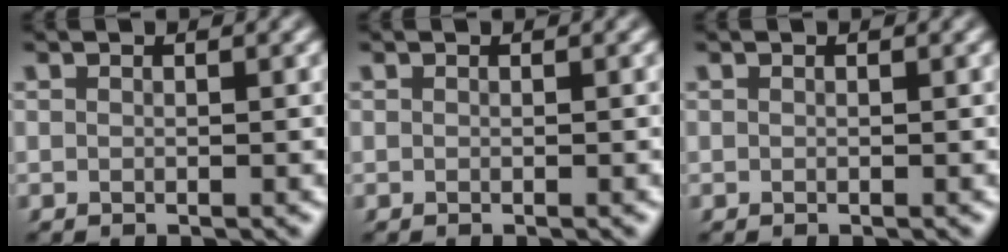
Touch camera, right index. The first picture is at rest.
{"total": 0.0}
{"total": 0.0}